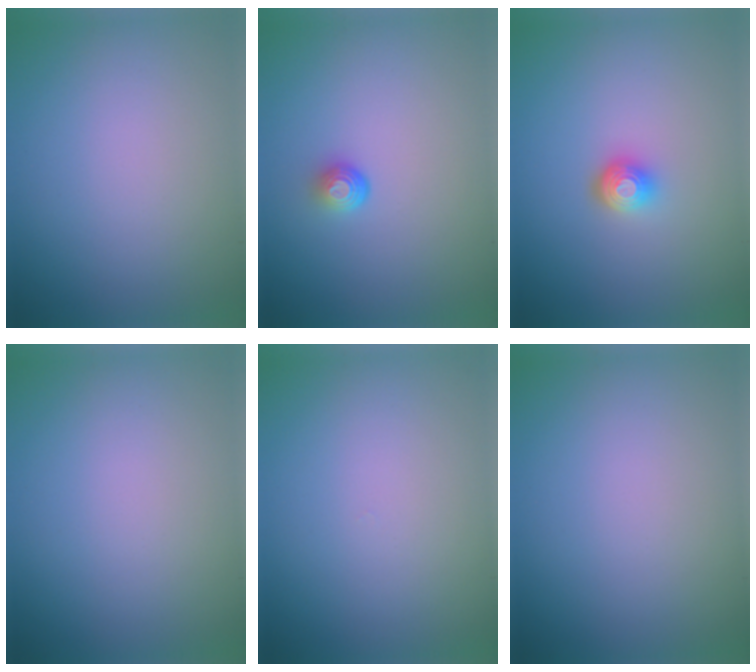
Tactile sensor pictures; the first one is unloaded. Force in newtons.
{"total": 1.5, "press": 1.0, "slide": 1.2}
{"total": 2.0, "press": 1.4, "slide": 1.4}
{"total": 0.0}
{"total": 0.0}
{"total": 0.0}